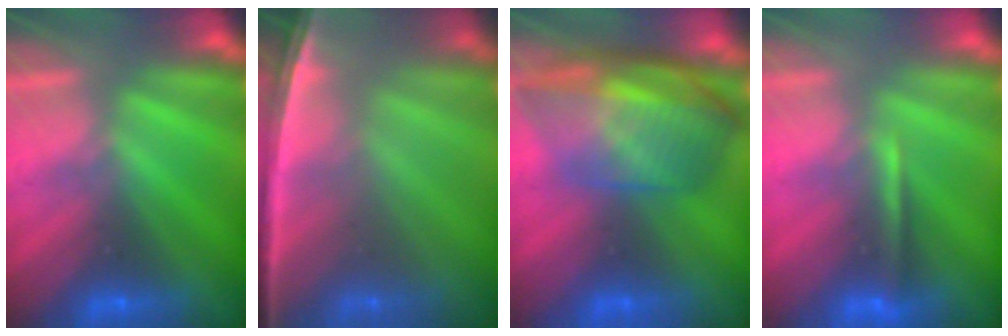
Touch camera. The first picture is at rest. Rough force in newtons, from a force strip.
{"total": 6.3}
{"total": 7.3}
{"total": 1.3}